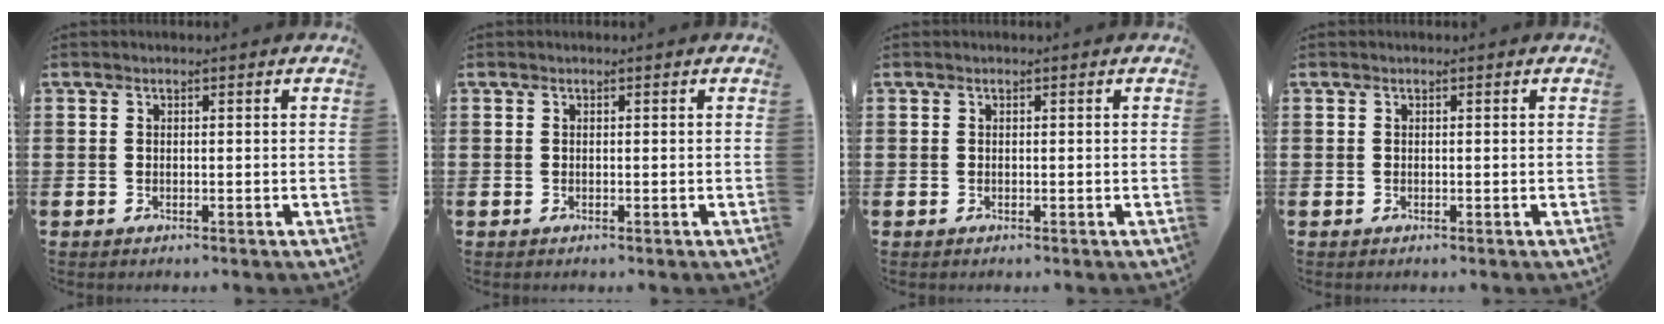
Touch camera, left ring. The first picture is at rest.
{"total": 0.0}
{"total": 0.0}
{"total": 0.0}